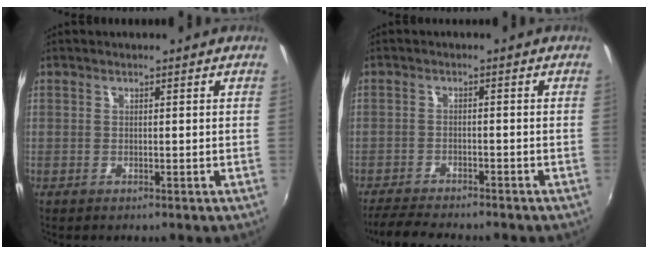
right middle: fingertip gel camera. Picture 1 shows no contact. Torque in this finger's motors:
{"motor_torque": [0.08, -0.09, 0.03, 0.04]}